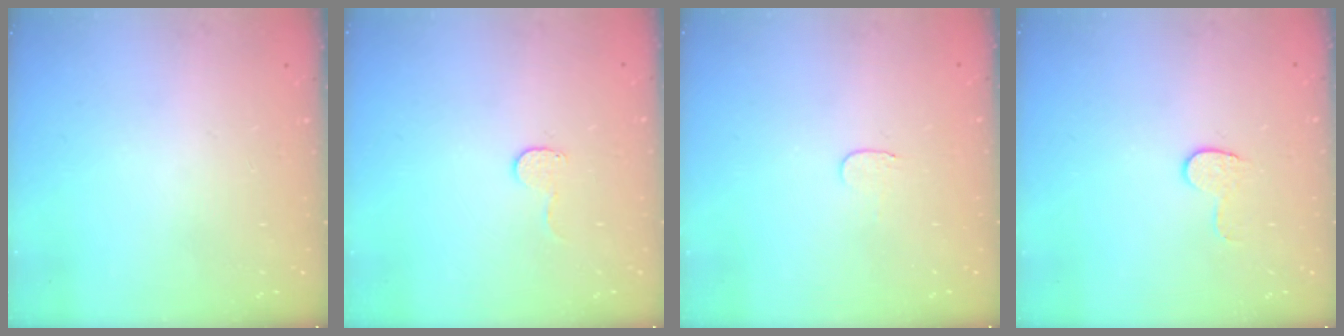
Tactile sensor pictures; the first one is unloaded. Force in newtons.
{"total": 4.6, "press": 4.6, "slide": 0.4}
{"total": 3.3, "press": 3.3, "slide": 0.4}
{"total": 5.4, "press": 5.4, "slide": 0.5}